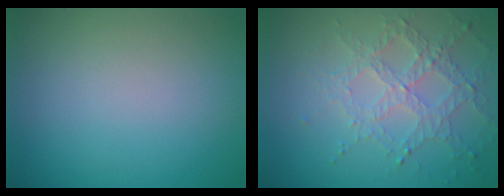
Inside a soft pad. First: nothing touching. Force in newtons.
{"total": 4.3, "press": 3.1, "slide": 2.9}